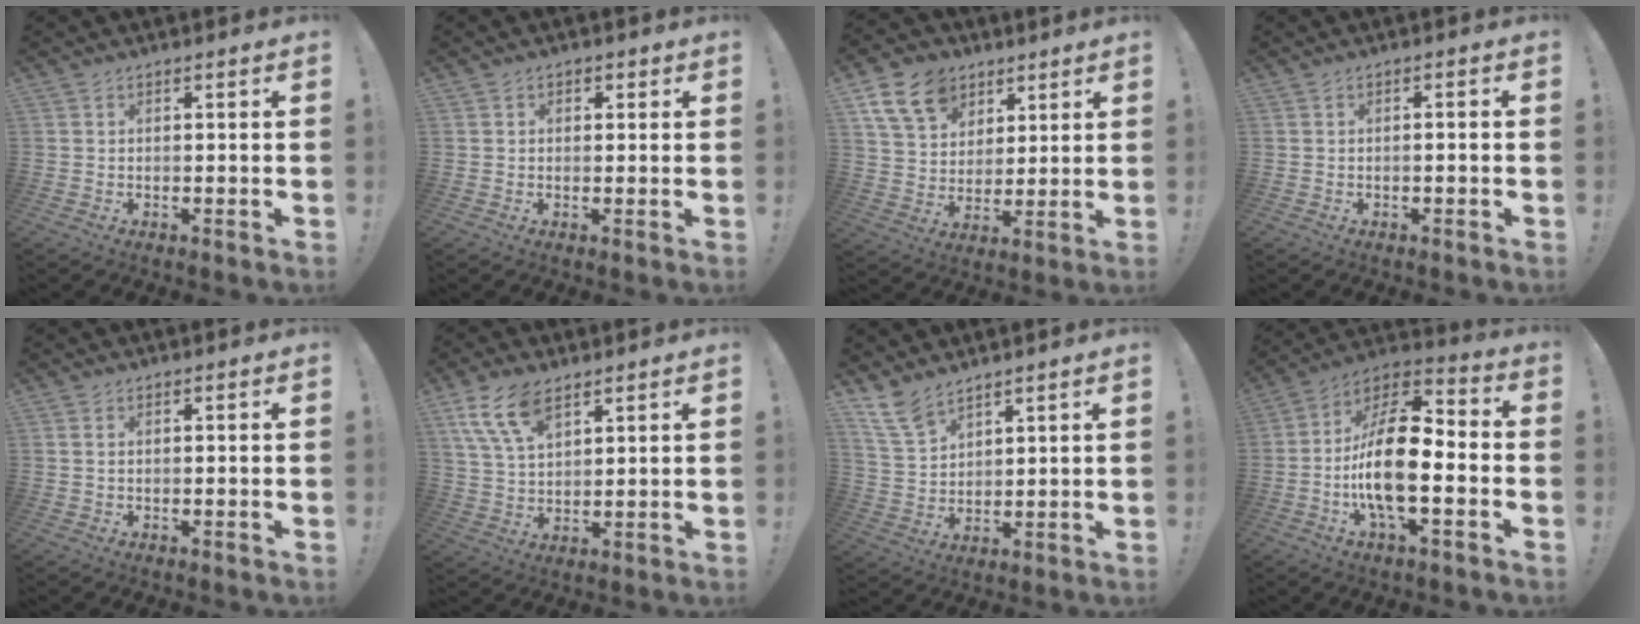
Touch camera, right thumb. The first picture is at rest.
{"total": 1.5, "force": [0.2, 1.3, 0.6], "torque": [0.001, 0.000, 0.001]}
{"total": 14.2, "force": [7.7, 10.4, 6.0], "torque": [-0.095, -0.040, 0.149]}
{"total": 1.5, "force": [-1.0, -0.2, 1.1], "torque": [-0.025, 0.004, -0.017]}
{"total": 0.8, "force": [0.3, 0.4, 0.6], "torque": [-0.017, 0.004, 0.006]}
{"total": 11.3, "force": [6.8, 5.5, 7.2], "torque": [-0.144, -0.020, 0.128]}
{"total": 9.8, "force": [7.7, 4.9, 3.5], "torque": [-0.071, -0.047, 0.154]}
{"total": 18.9, "force": [-3.9, 7.8, 16.8], "torque": [-0.318, 0.022, -0.067]}